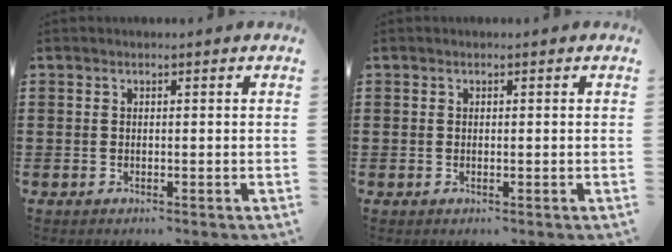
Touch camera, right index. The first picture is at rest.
{"total": 0.0}